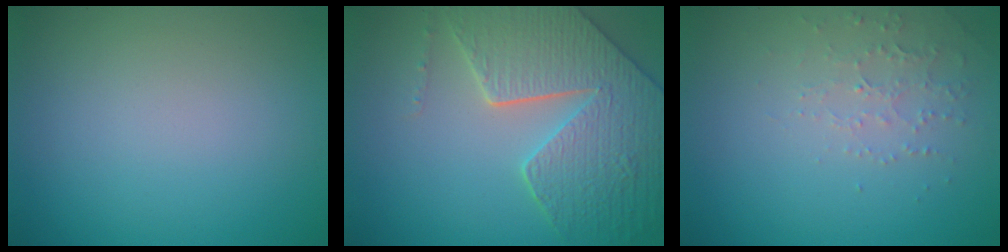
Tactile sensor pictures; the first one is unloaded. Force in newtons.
{"total": 8.0, "press": 6.3, "slide": 5.0}
{"total": 1.9, "press": 1.8, "slide": 0.6}